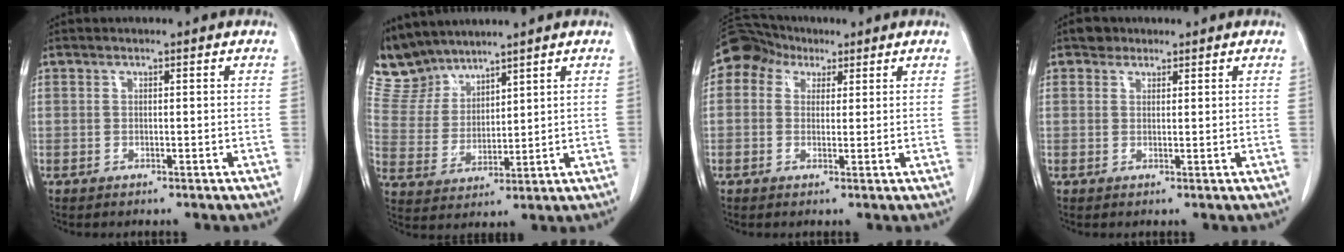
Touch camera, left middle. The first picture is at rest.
{"total": 7.0, "force": [6.7, 1.9, 0.0], "torque": [-0.018, 0.012, 0.155]}
{"total": 5.4, "force": [2.8, 4.2, 1.8], "torque": [-0.036, 0.032, 0.050]}
{"total": 1.8, "force": [1.2, 1.2, 0.2], "torque": [-0.003, 0.004, 0.017]}